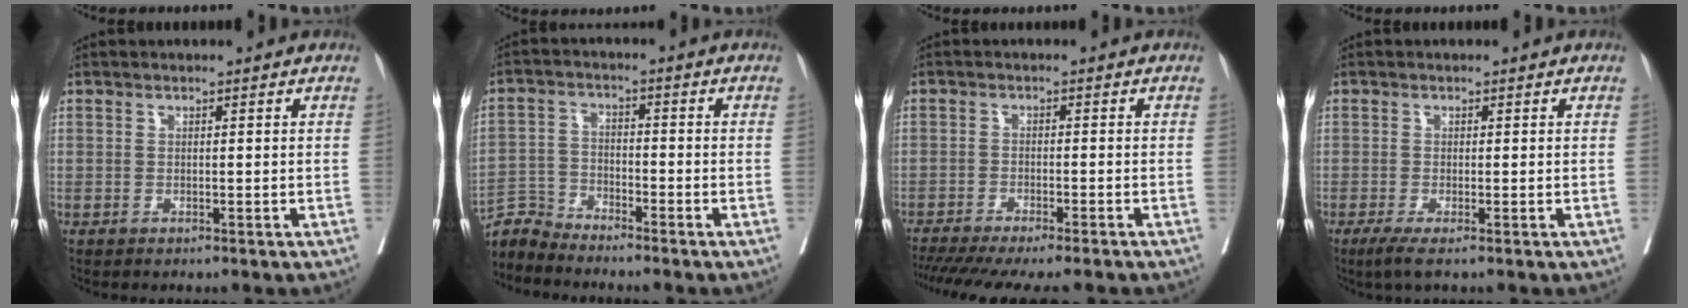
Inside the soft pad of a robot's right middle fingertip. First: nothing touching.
{"total": 4.5, "force": [-4.3, -0.4, -1.2], "torque": [0.020, -0.005, -0.087]}
{"total": 15.1, "force": [-13.1, 1.1, 7.3], "torque": [-0.120, -0.034, -0.187]}
{"total": 2.3, "force": [-1.2, -0.1, 1.9], "torque": [-0.038, -0.010, -0.026]}